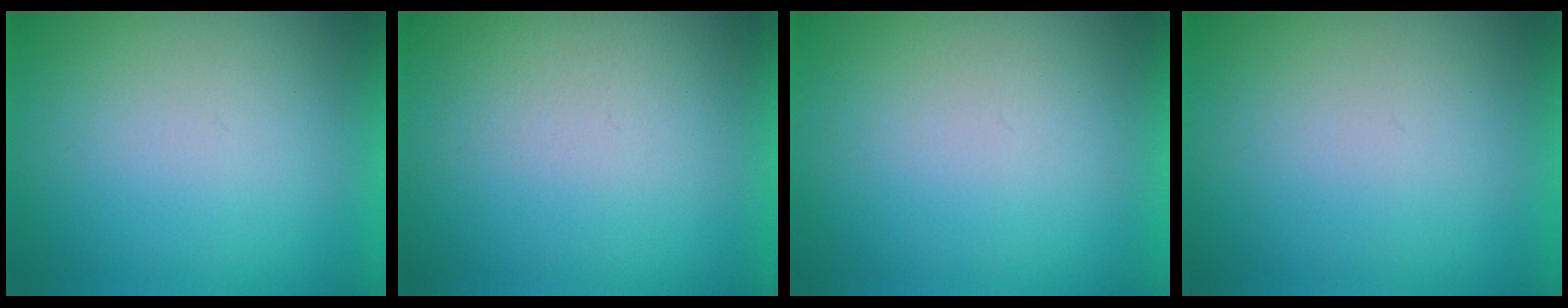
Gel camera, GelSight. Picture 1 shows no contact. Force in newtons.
{"total": 1.8}
{"total": 1.0}
{"total": 0.0}